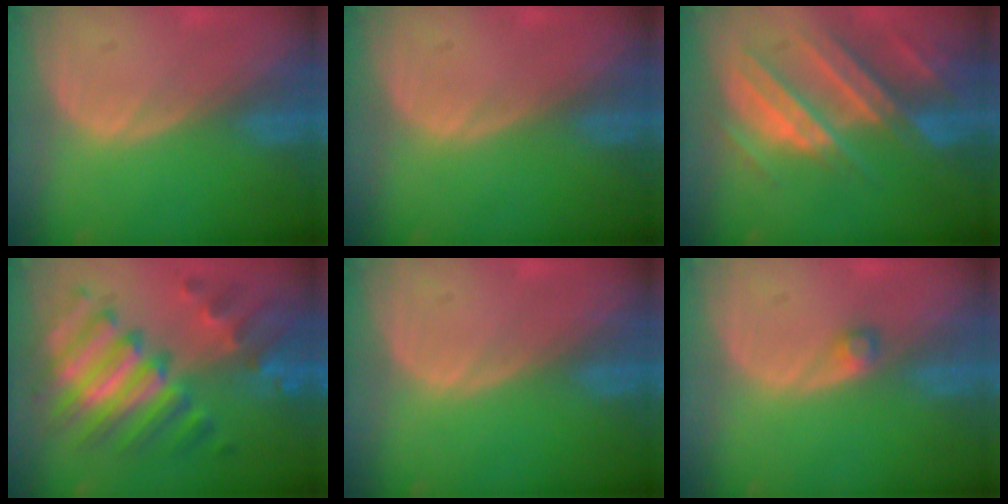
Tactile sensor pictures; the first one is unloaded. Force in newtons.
{"total": 0.0}
{"total": 10.4, "press": 9.2, "slide": 4.8}
{"total": 11.9, "press": 11.8, "slide": 1.0}
{"total": 0.0}
{"total": 1.5, "press": 1.4, "slide": 0.2}